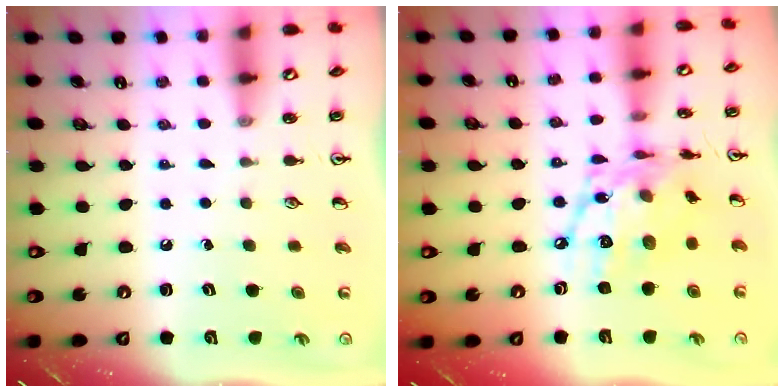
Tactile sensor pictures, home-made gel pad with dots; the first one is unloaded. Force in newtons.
{"total": 16.7, "press": 16.6, "slide": 1.7}